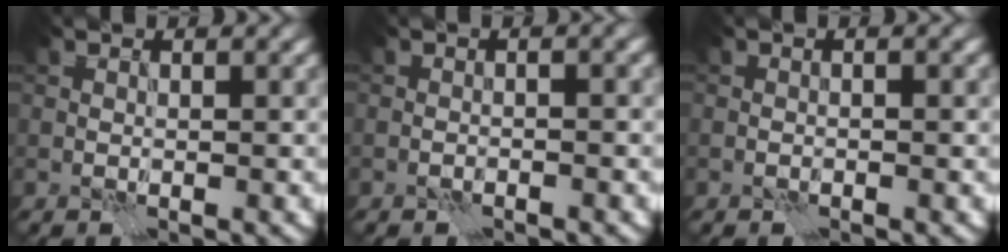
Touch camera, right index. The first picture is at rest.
{"total": 2.4, "force": [0.2, 1.0, 2.2], "torque": [-0.009, 0.005, -0.013]}
{"total": 1.0, "force": [-0.1, 0.2, 1.0], "torque": [-0.008, 0.002, -0.001]}